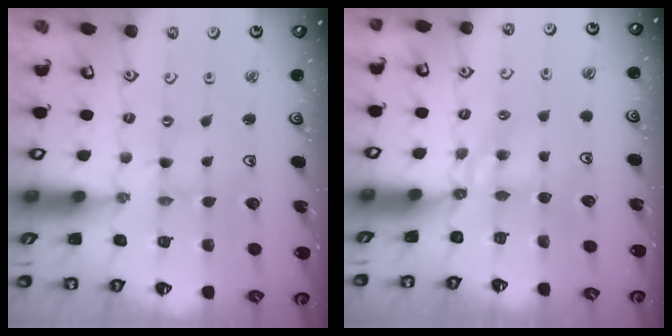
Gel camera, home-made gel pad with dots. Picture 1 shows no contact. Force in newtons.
{"total": 5.2, "press": 5.1, "slide": 1.0}